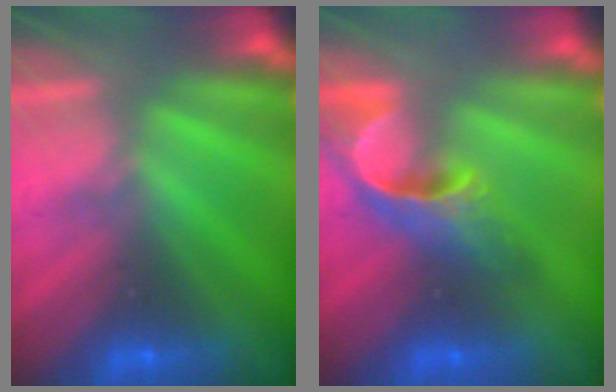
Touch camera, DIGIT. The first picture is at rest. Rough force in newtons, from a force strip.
{"total": 4.7}